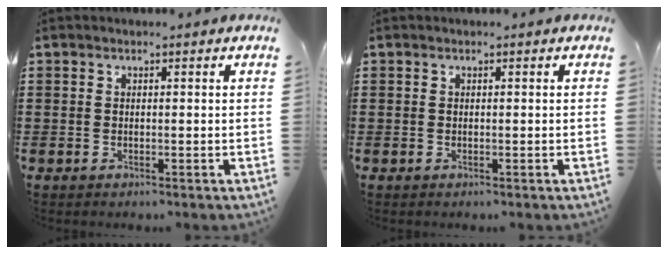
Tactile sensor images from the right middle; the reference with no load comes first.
{"total": 0.0}